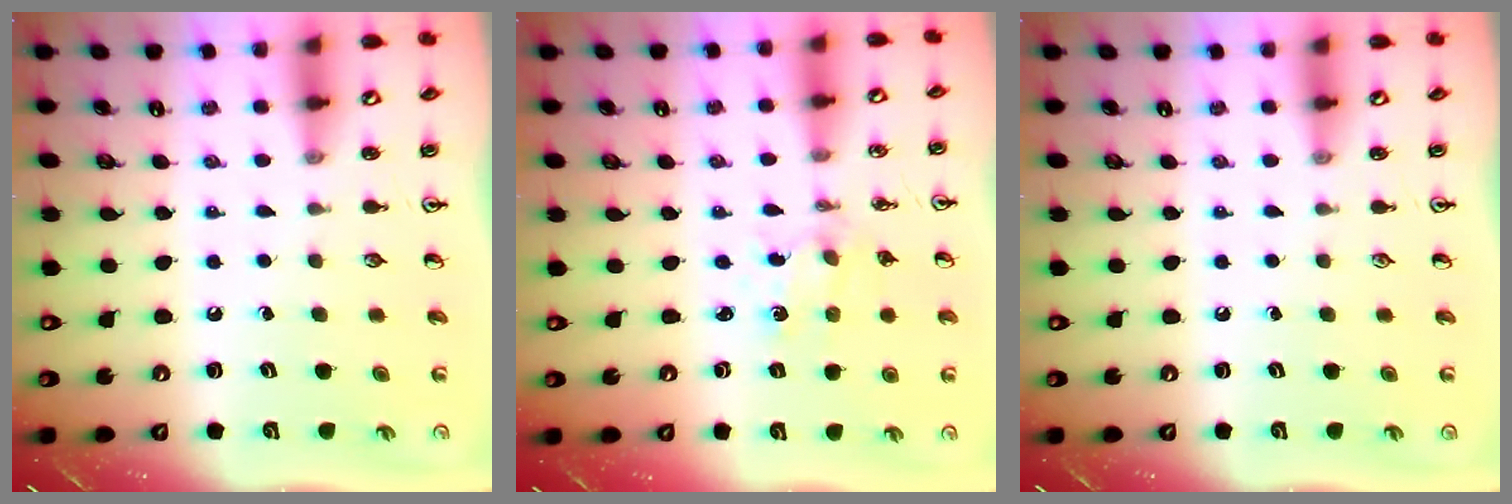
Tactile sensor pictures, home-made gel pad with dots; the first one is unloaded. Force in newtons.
{"total": 1.5, "press": 1.5, "slide": 0.3}
{"total": 0.0}